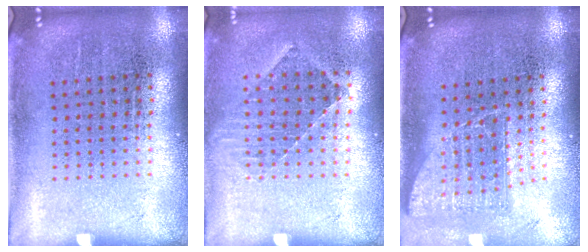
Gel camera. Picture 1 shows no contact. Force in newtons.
{"total": 0.9, "press": 0.9, "slide": 0.2}
{"total": 1.5, "press": 1.2, "slide": 0.9}